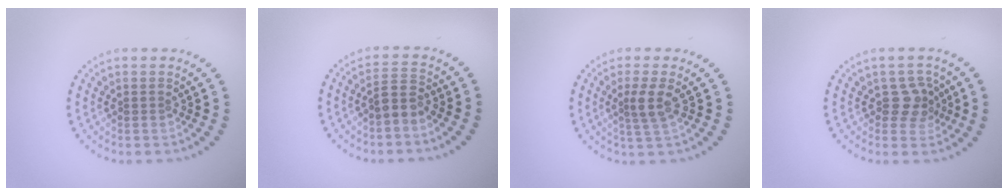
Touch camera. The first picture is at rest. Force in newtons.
{"total": 2.2, "press": 1.8, "slide": 1.3}
{"total": 2.2, "press": 1.8, "slide": 1.2}
{"total": 2.6, "press": 2.4, "slide": 1.2}